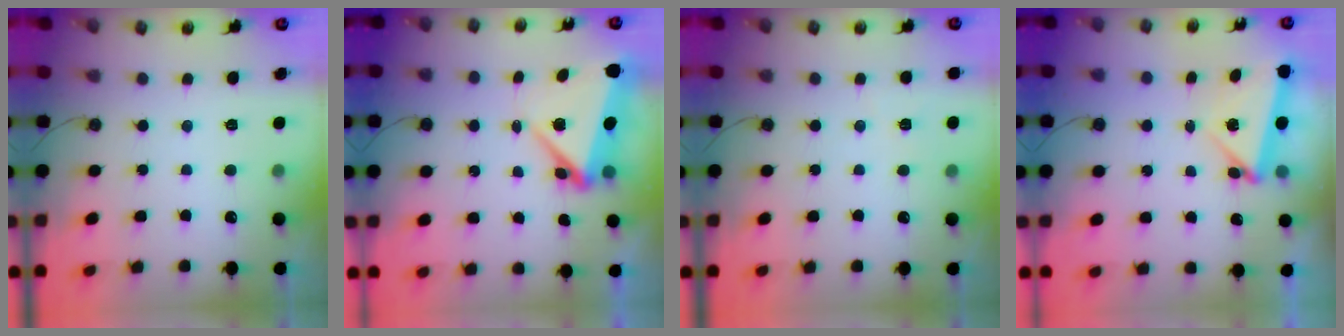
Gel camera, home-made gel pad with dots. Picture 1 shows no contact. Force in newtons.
{"total": 7.0, "press": 6.8, "slide": 1.8}
{"total": 3.0, "press": 2.1, "slide": 2.2}
{"total": 6.4, "press": 6.3, "slide": 0.6}